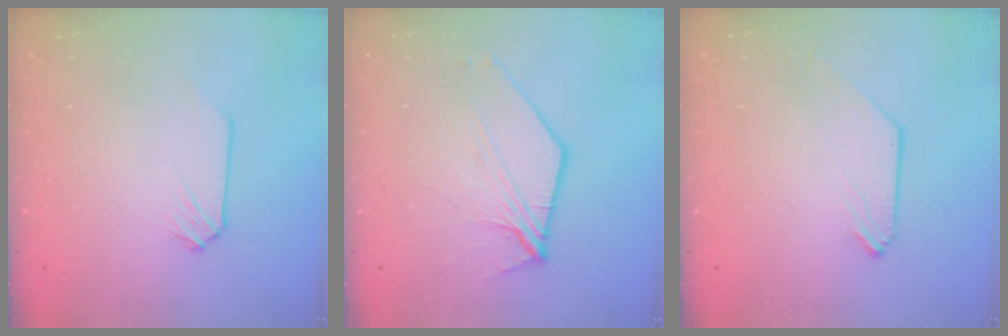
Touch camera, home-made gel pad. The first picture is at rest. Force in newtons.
{"total": 7.7, "press": 7.6, "slide": 1.4}
{"total": 0.0}